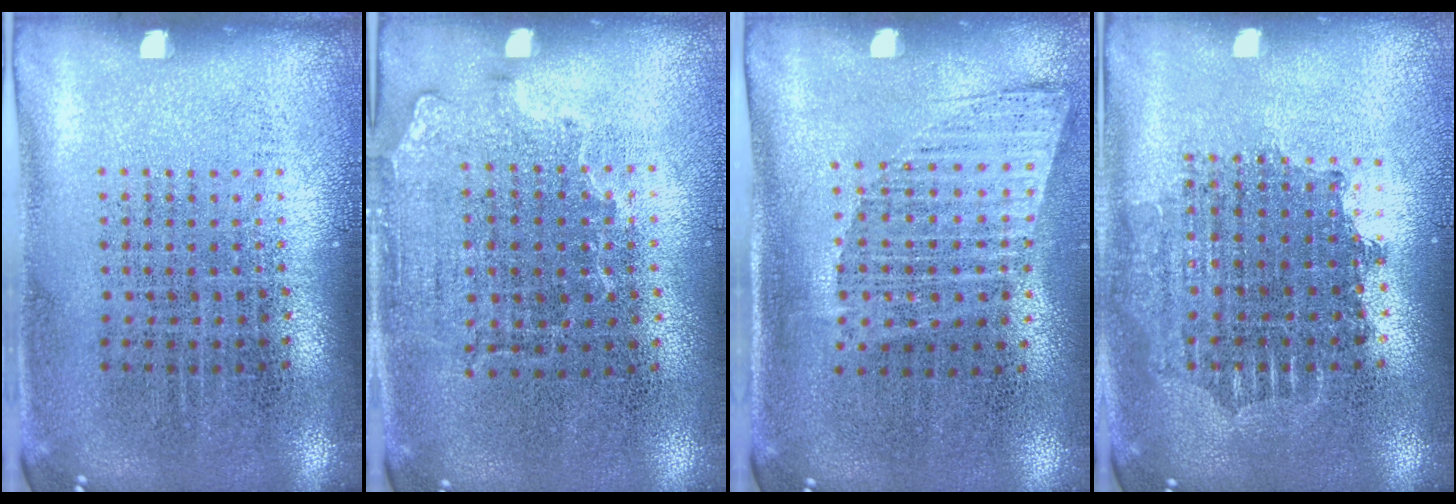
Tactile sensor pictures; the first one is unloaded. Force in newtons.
{"total": 1.4, "press": 1.1, "slide": 0.8}
{"total": 1.2, "press": 1.0, "slide": 0.7}
{"total": 1.6, "press": 1.3, "slide": 0.9}